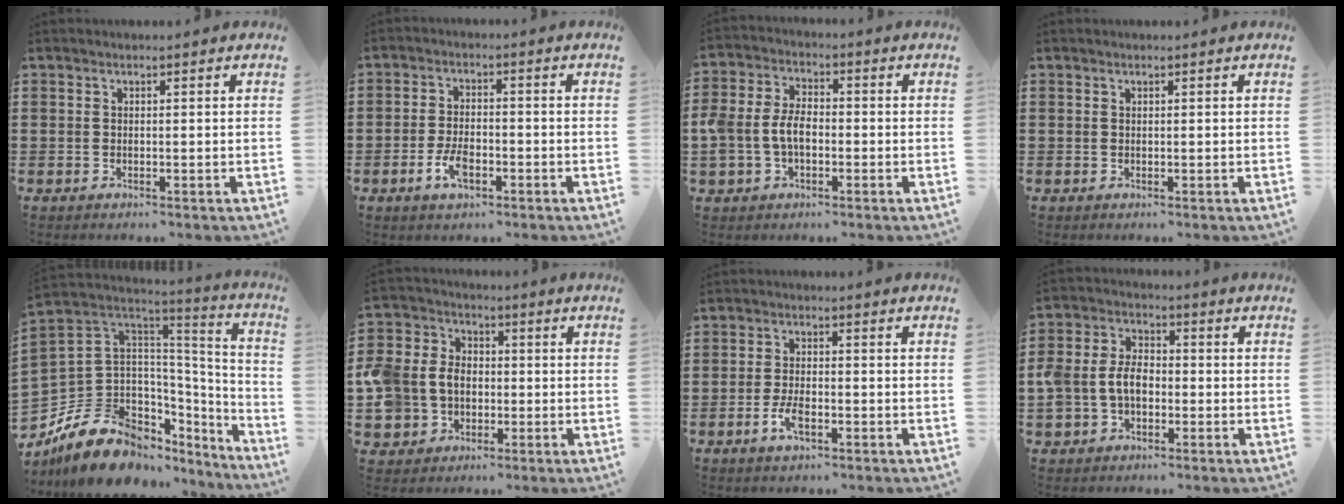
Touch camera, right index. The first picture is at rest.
{"total": 4.5, "force": [-2.0, 2.2, 3.4], "torque": [-0.079, -0.001, -0.041]}
{"total": 5.7, "force": [-1.1, 3.7, 4.2], "torque": [-0.115, -0.002, -0.030]}
{"total": 0.0}
{"total": 13.8, "force": [-8.0, 9.3, 6.3], "torque": [-0.152, 0.014, -0.136]}
{"total": 7.8, "force": [-1.0, 7.1, 3.2], "torque": [-0.120, 0.006, -0.030]}
{"total": 3.9, "force": [-1.7, 1.6, 3.1], "torque": [-0.074, -0.004, -0.037]}
{"total": 6.1, "force": [-1.3, 4.4, 4.0], "torque": [-0.114, 0.001, -0.034]}